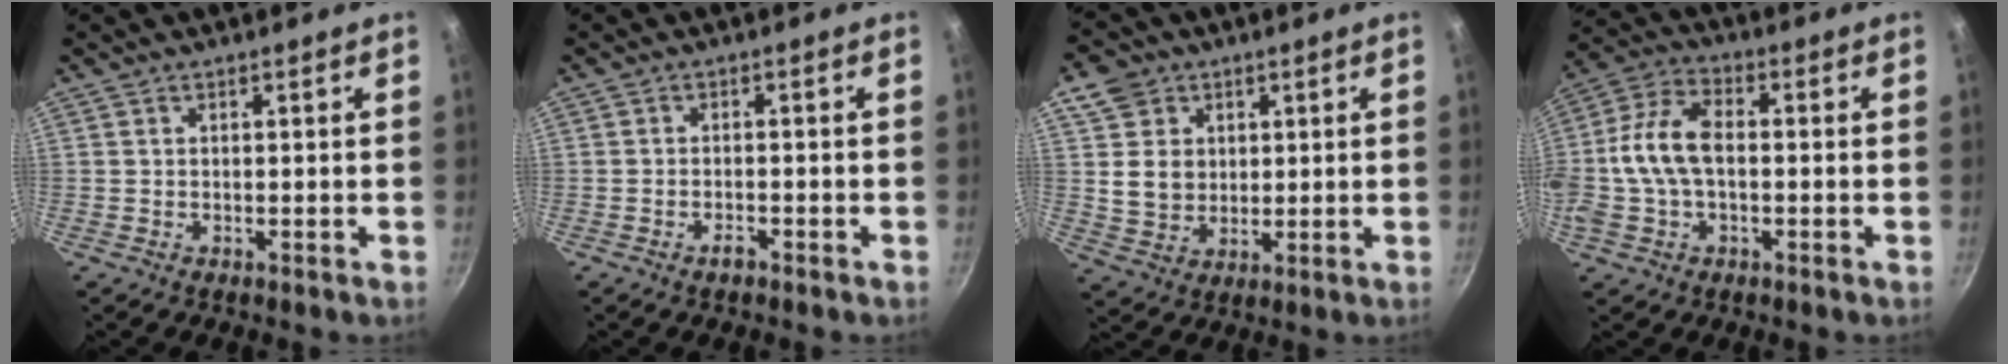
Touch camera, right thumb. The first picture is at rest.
{"total": 1.7, "force": [-1.2, 0.6, 1.0], "torque": [-0.017, 0.012, -0.022]}
{"total": 9.2, "force": [3.3, 7.8, 3.5], "torque": [-0.024, -0.014, 0.063]}
{"total": 12.4, "force": [-0.6, 7.4, 9.9], "torque": [-0.192, 0.034, -0.027]}